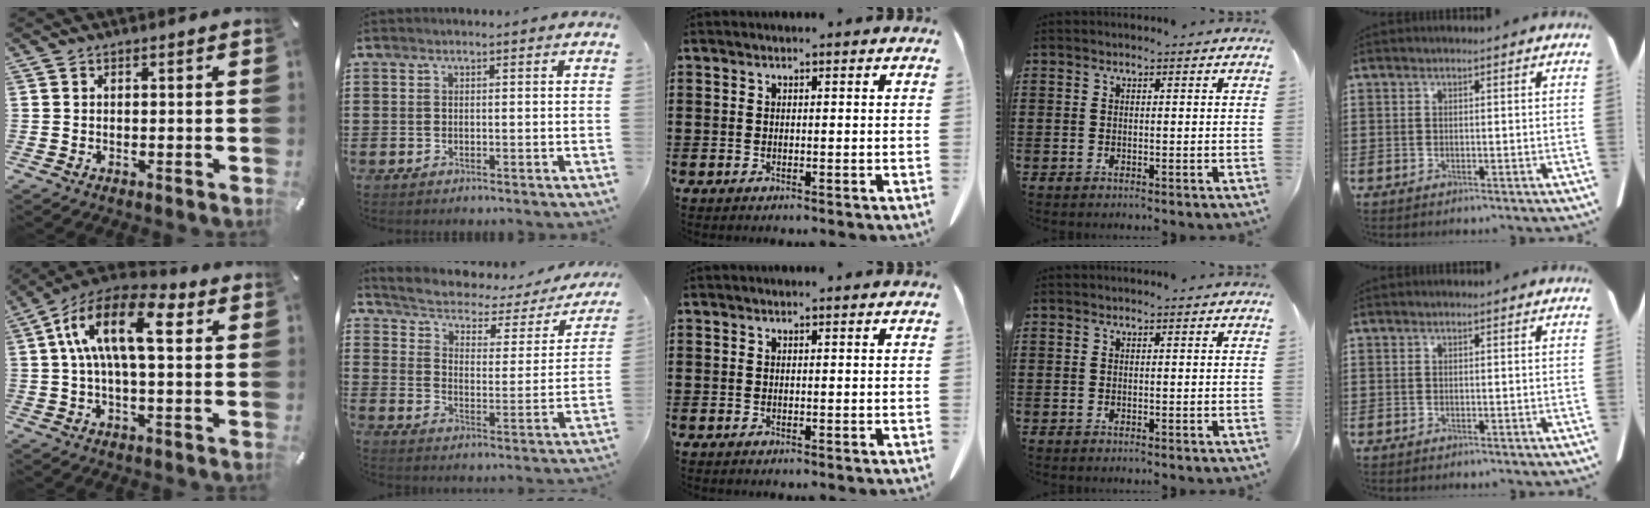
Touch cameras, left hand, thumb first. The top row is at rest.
{"thumb": {"total": 14.9, "force": [3.8, 6.5, 12.8], "torque": [-0.257, 0.003, 0.063]}, "index": {"total": 2.7, "force": [2.1, 1.0, 1.4], "torque": [-0.044, -0.023, 0.025]}}